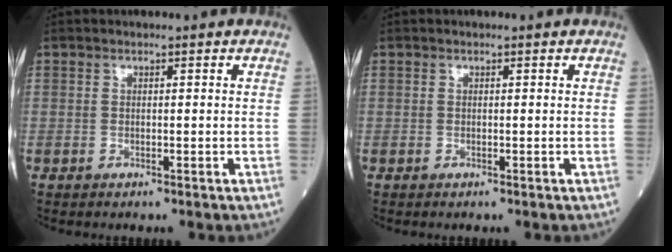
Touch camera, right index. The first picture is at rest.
{"total": 0.0}